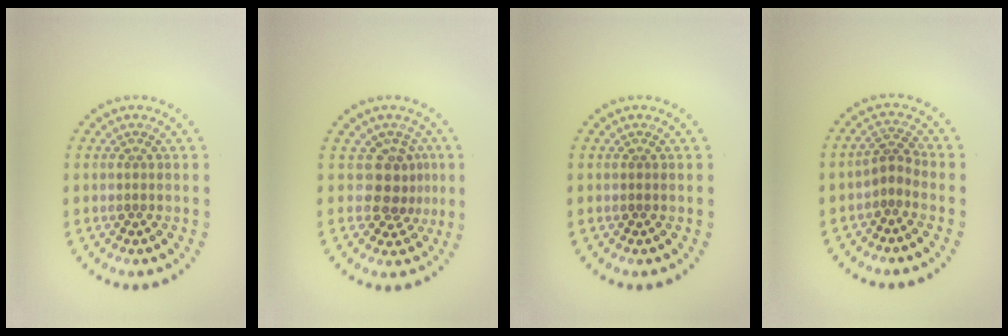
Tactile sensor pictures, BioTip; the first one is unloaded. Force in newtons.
{"total": 2.8, "press": 2.1, "slide": 1.8}
{"total": 0.0}
{"total": 1.8, "press": 1.2, "slide": 1.4}